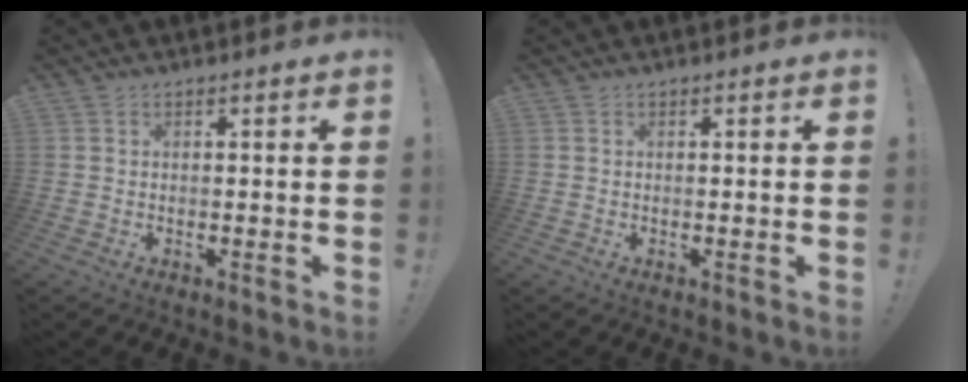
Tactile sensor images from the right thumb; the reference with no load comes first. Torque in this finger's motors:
{"motor_torque": [0.00, 0.00, 0.05, -0.02, 0.00]}